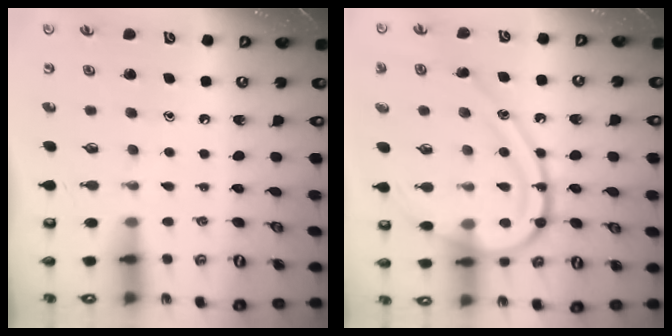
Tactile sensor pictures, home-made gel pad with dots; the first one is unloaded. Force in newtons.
{"total": 17.7, "press": 17.7, "slide": 0.6}